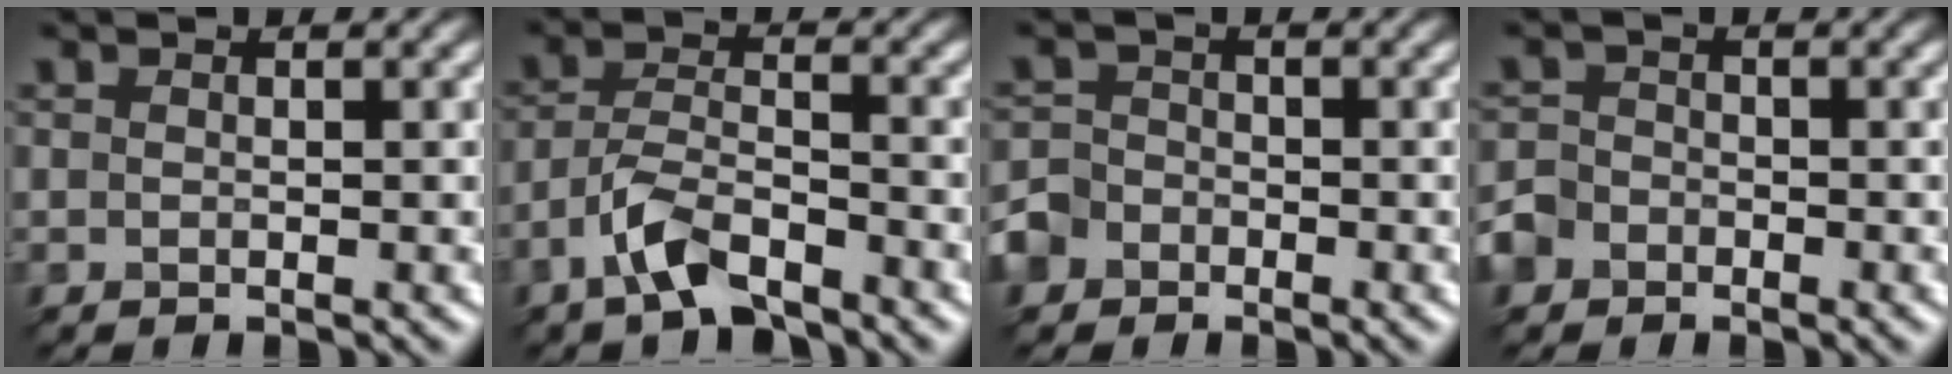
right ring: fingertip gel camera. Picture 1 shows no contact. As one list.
[{"total": 3.5, "force": [-3.3, 0.3, 1.2], "torque": [-0.045, 0.012, -0.056]}, {"total": 2.7, "force": [-2.3, 1.3, -0.5], "torque": [-0.002, 0.002, -0.032]}, {"total": 2.1, "force": [-1.9, 0.7, -0.6], "torque": [-0.009, 0.001, -0.028]}]